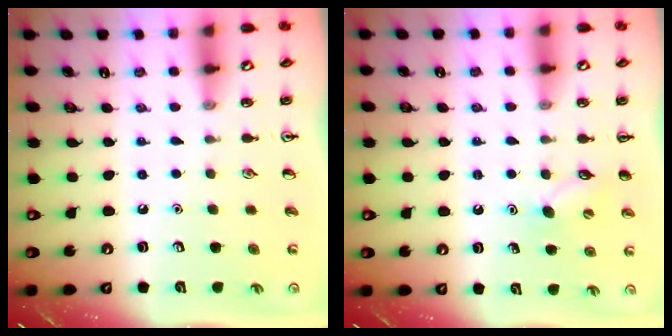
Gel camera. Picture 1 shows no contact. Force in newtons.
{"total": 5.5, "press": 5.3, "slide": 1.4}